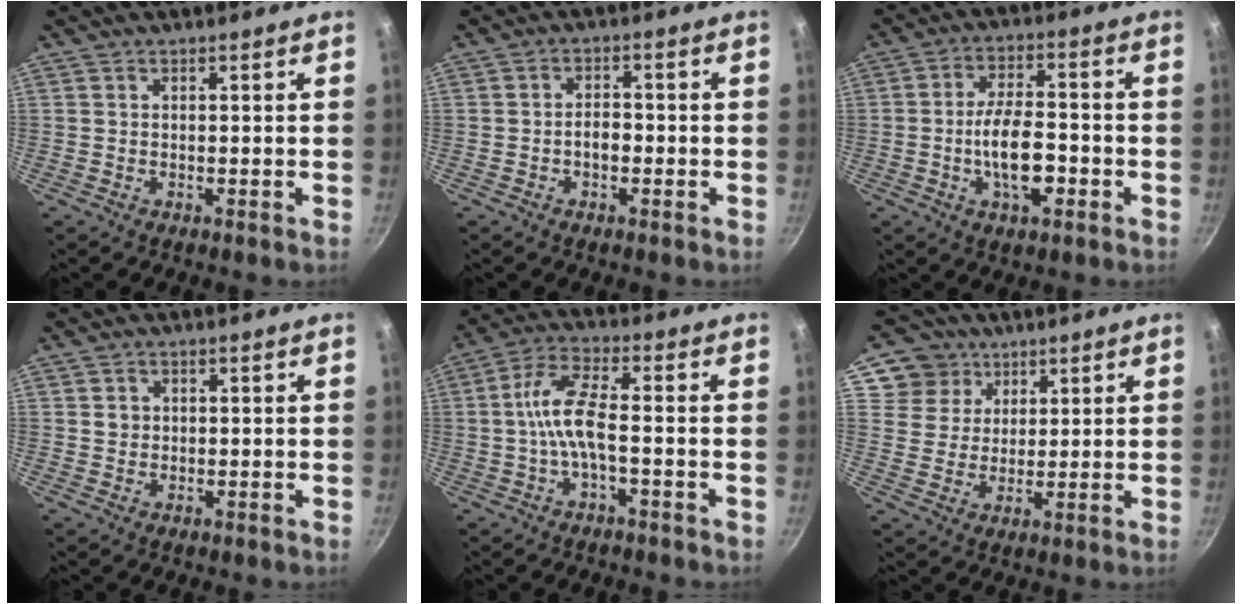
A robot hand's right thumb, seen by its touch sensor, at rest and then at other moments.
{"total": 3.2, "force": [-0.9, 1.9, 2.4], "torque": [-0.024, 0.015, -0.014]}
{"total": 10.1, "force": [-2.9, 4.6, 8.5], "torque": [-0.136, 0.025, -0.053]}
{"total": 1.6, "force": [0.3, 1.5, 0.5], "torque": [-0.003, 0.004, 0.005]}
{"total": 7.8, "force": [-1.8, 2.5, 7.1], "torque": [-0.159, 0.028, -0.044]}
{"total": 8.5, "force": [4.6, 7.1, 1.2], "torque": [0.012, -0.010, 0.075]}